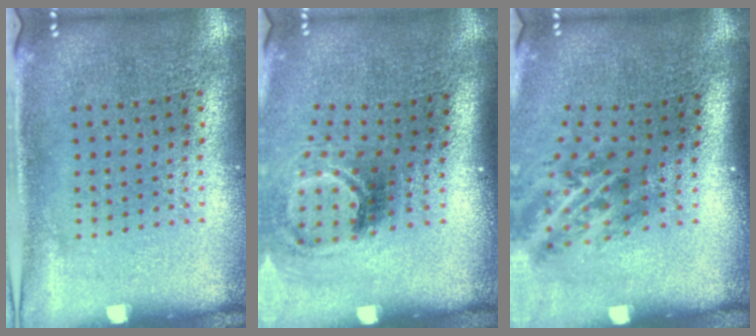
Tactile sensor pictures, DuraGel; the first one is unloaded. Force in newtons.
{"total": 2.1, "press": 1.3, "slide": 1.6}
{"total": 2.0, "press": 1.2, "slide": 1.6}